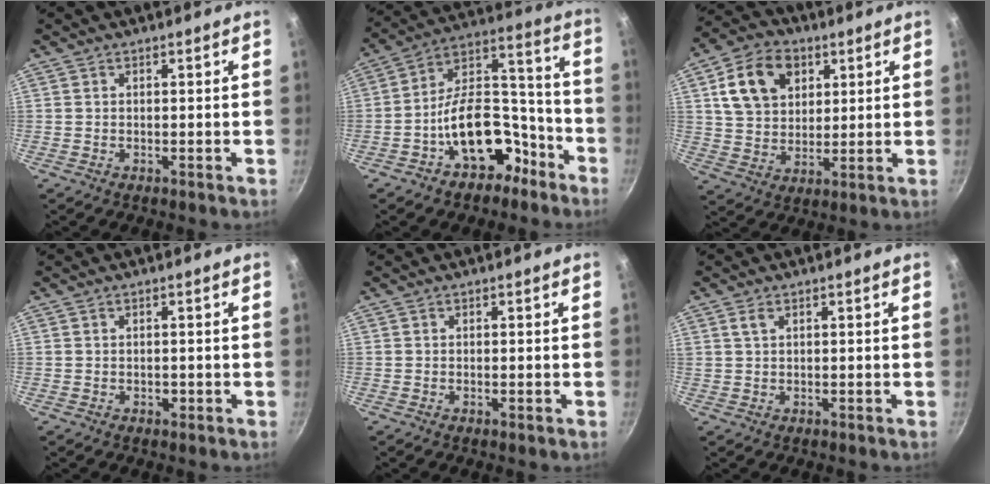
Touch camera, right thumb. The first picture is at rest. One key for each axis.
{"total": 16.9, "fx": -8.2, "fy": 10.3, "fz": 10.6, "tx": -0.110, "ty": 0.101, "tz": -0.122}
{"total": 13.7, "fx": 4.9, "fy": 10.1, "fz": 7.9, "tx": -0.118, "ty": -0.003, "tz": 0.082}
{"total": 0.9, "fx": -0.2, "fy": 0.7, "fz": 0.5, "tx": -0.003, "ty": 0.001, "tz": -0.002}
{"total": 0.5, "fx": -0.1, "fy": 0.1, "fz": 0.5, "tx": -0.008, "ty": 0.000, "tz": -0.003}
{"total": 1.7, "fx": 0.9, "fy": 0.9, "fz": 1.1, "tx": -0.018, "ty": -0.001, "tz": 0.018}